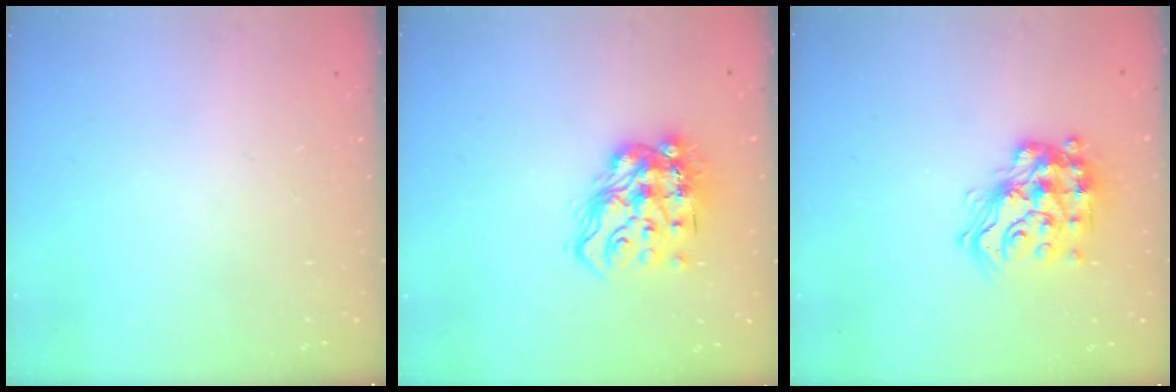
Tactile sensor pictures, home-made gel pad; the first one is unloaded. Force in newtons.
{"total": 16.4, "press": 16.3, "slide": 1.6}
{"total": 17.5, "press": 17.5, "slide": 1.2}